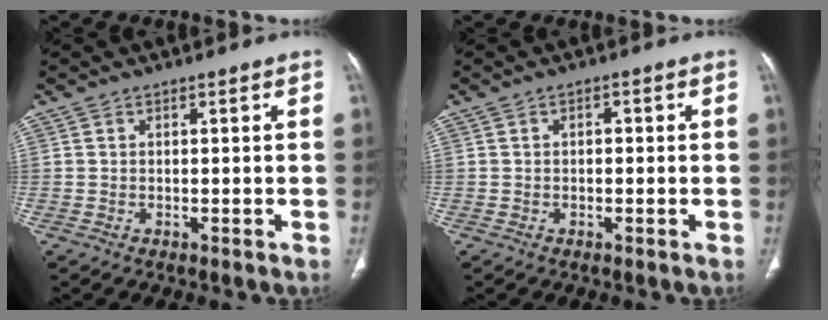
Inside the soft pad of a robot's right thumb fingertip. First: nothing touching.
{"total": 1.2, "force": [0.1, 0.7, 1.0], "torque": [-0.014, 0.006, -0.002]}